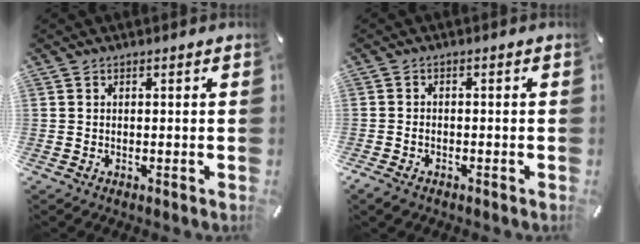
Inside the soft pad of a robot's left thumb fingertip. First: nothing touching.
{"total": 2.0, "force": [-1.1, 1.3, 1.1], "torque": [-0.029, 0.000, -0.022]}